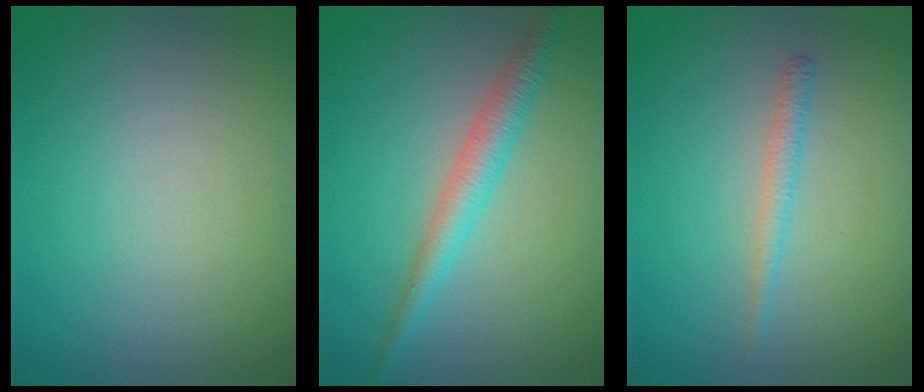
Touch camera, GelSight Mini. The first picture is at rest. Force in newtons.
{"total": 2.9, "press": 2.9, "slide": 0.1}
{"total": 1.2, "press": 1.2, "slide": 0.0}